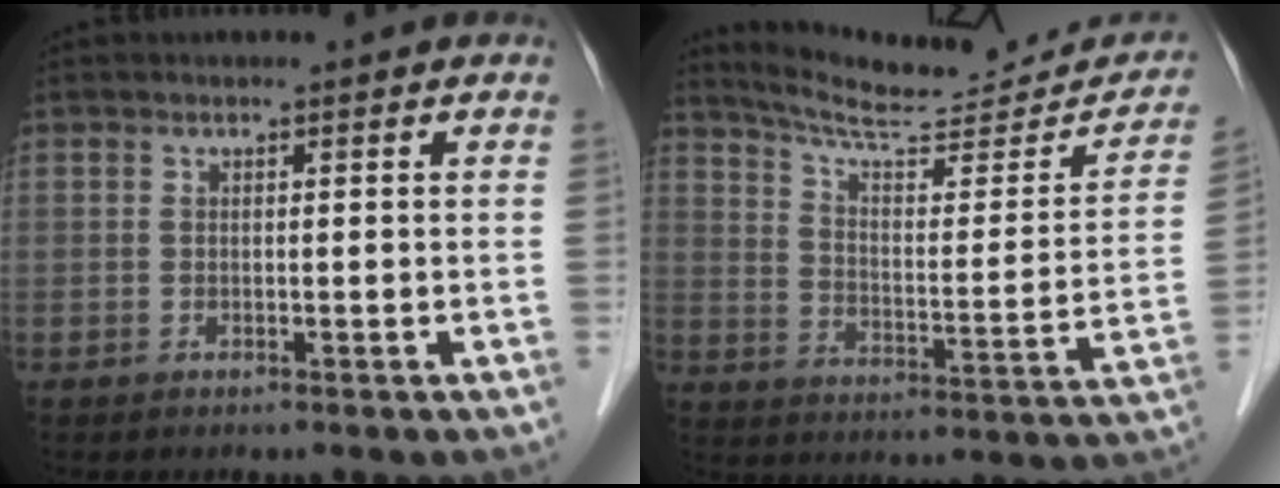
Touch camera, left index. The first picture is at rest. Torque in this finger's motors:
{"motor_torque": [-1.07, -1.07, 0.03, 0.01]}